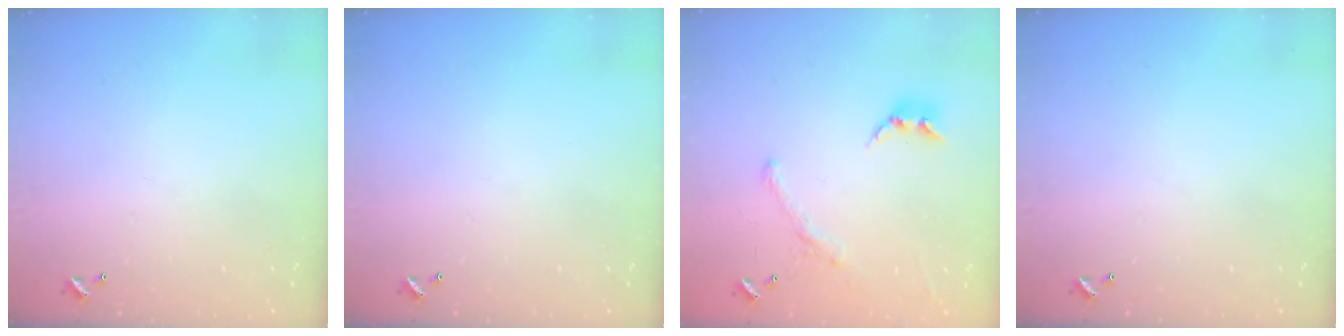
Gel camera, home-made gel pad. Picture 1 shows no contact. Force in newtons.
{"total": 0.0}
{"total": 1.2, "press": 0.5, "slide": 1.1}
{"total": 0.0}